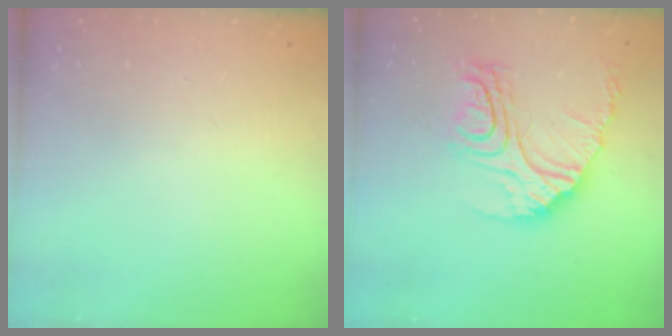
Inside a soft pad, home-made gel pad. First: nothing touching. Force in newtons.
{"total": 18.5, "press": 18.4, "slide": 2.1}